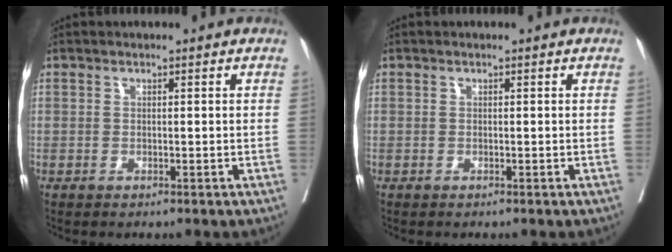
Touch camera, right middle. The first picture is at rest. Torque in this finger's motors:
{"motor_torque": [-0.28, 0.03, -0.05, -0.01]}